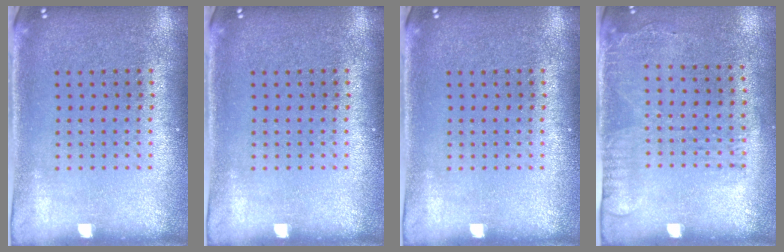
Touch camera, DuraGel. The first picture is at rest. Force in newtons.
{"total": 0.0}
{"total": 0.0}
{"total": 1.7, "press": 1.2, "slide": 1.2}